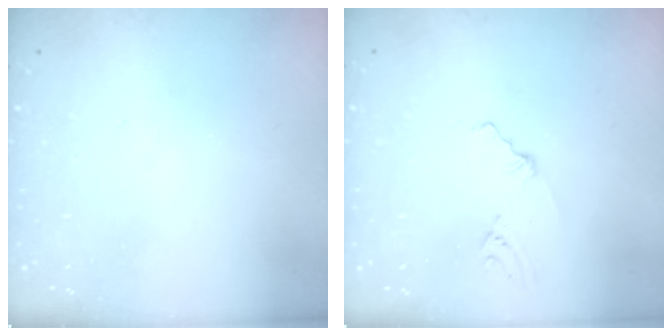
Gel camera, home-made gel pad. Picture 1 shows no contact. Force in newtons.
{"total": 2.3, "press": 1.2, "slide": 1.9}